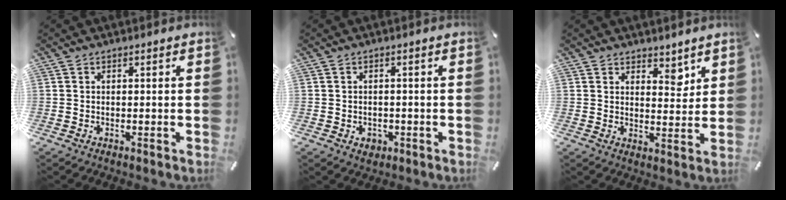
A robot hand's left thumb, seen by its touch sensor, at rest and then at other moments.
{"total": 2.6, "force": [-0.8, 2.2, 1.1], "torque": [-0.013, 0.000, -0.018]}
{"total": 4.7, "force": [3.6, 2.7, 1.3], "torque": [0.010, -0.030, 0.056]}